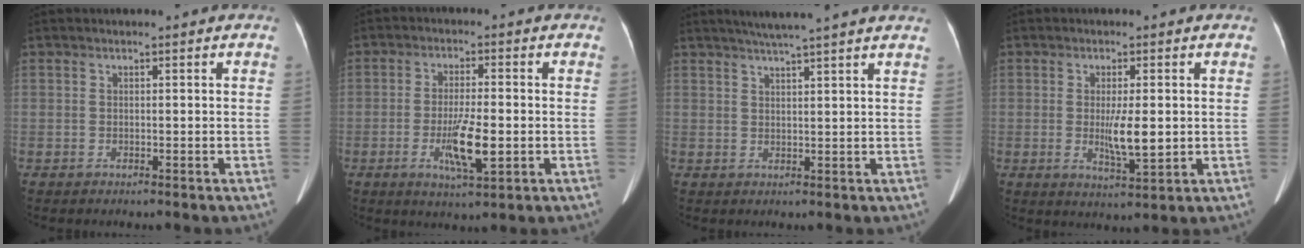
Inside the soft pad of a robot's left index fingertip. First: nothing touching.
{"total": 7.1, "force": [-1.9, 1.2, 6.8], "torque": [-0.129, -0.015, -0.031]}
{"total": 9.9, "force": [8.4, -0.8, 5.2], "torque": [-0.080, 0.026, 0.101]}
{"total": 5.5, "force": [-0.2, 1.0, 5.4], "torque": [-0.097, -0.013, 0.000]}